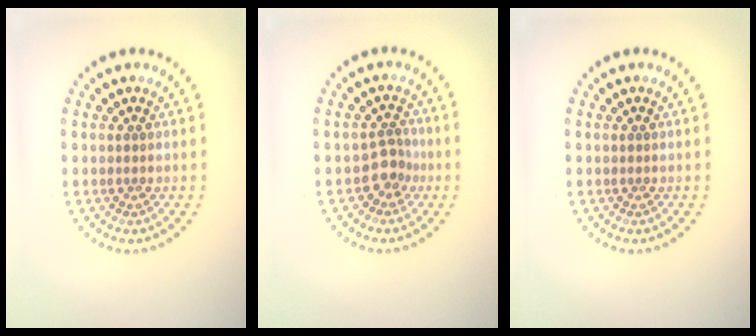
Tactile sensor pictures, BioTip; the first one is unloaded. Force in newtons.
{"total": 2.2, "press": 1.7, "slide": 1.4}
{"total": 0.0}